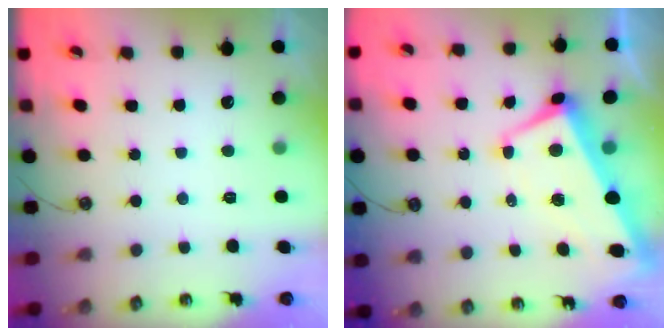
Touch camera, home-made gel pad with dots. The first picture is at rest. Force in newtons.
{"total": 1.8, "press": 1.2, "slide": 1.3}